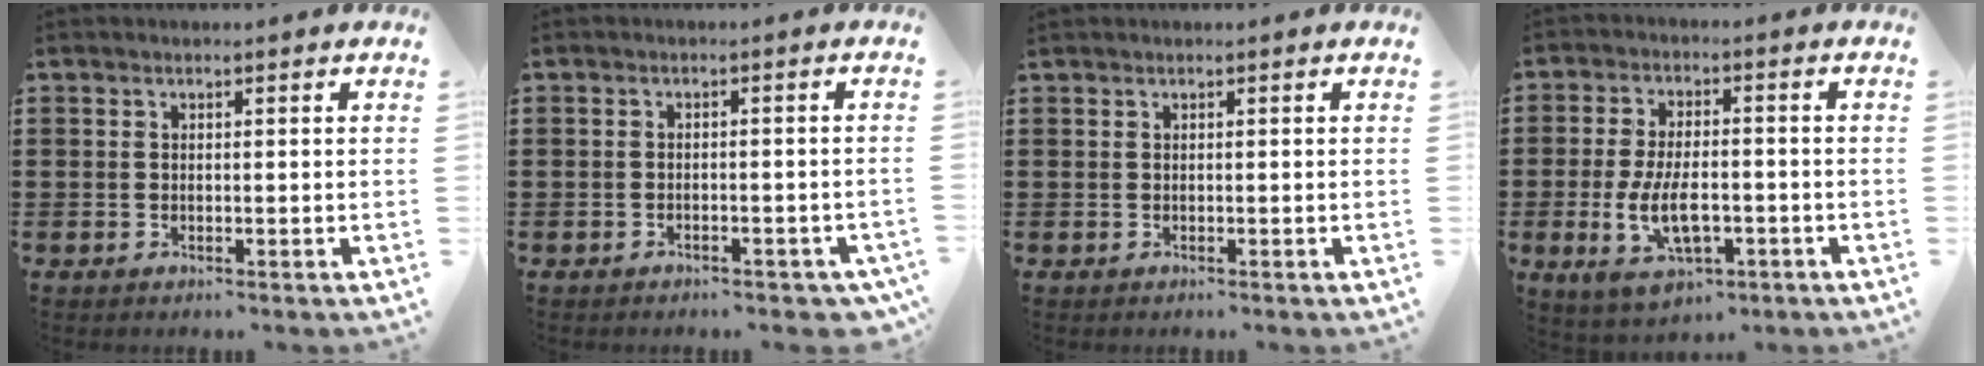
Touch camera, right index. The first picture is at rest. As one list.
[{"total": 1.8, "force": [-1.7, 0.3, 0.5], "torque": [-0.013, -0.001, -0.035]}, {"total": 0.0}, {"total": 9.0, "force": [-2.8, 4.3, 7.4], "torque": [-0.147, -0.009, -0.052]}]